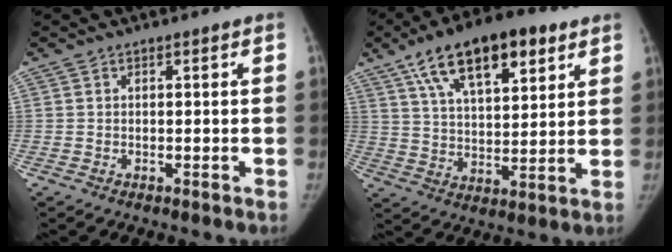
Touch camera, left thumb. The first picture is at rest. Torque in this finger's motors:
{"motor_torque": [0.28, 0.29, 1.68, -1.08, 0.44]}